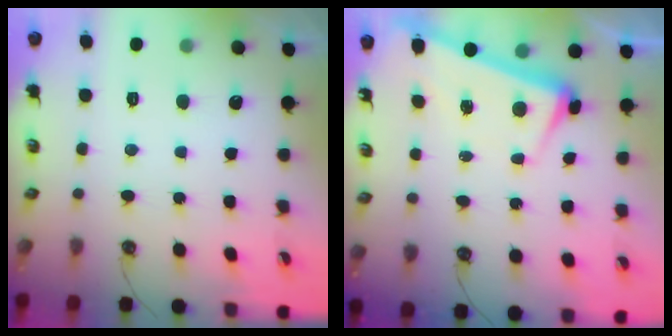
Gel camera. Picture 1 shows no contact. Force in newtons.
{"total": 3.2, "press": 3.0, "slide": 1.0}